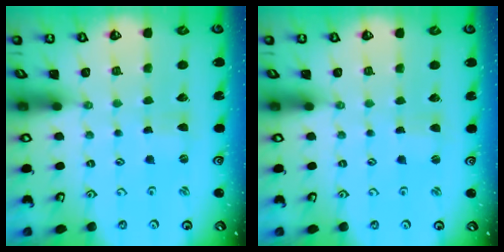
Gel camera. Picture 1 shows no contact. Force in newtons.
{"total": 0.7, "press": 0.7, "slide": 0.2}